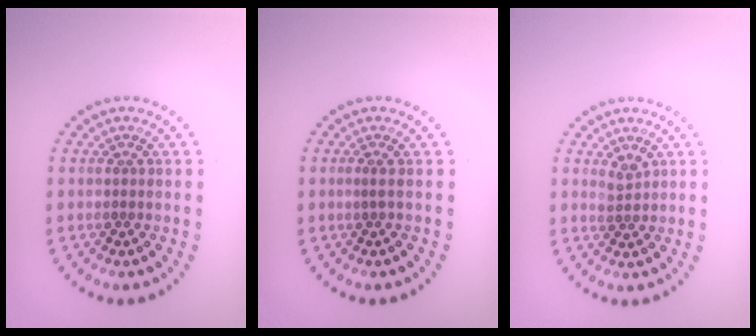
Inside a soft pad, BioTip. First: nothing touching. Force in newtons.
{"total": 0.6, "press": 0.2, "slide": 0.5}
{"total": 1.2, "press": 1.0, "slide": 0.7}